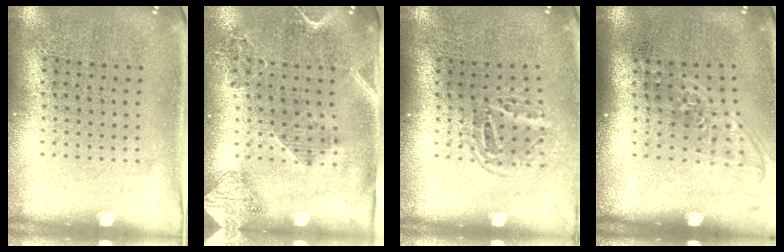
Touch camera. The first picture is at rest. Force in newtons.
{"total": 1.9, "press": 1.7, "slide": 0.8}
{"total": 1.5, "press": 1.0, "slide": 1.1}
{"total": 1.4, "press": 1.1, "slide": 0.8}